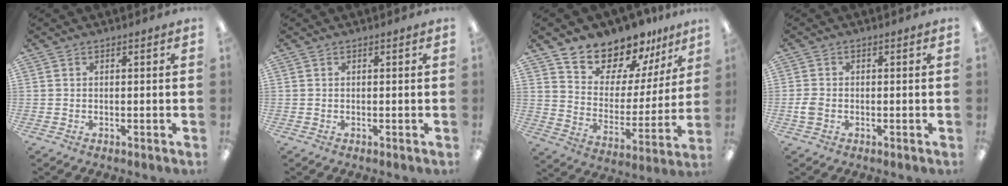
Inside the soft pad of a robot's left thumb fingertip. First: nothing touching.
{"total": 0.0}
{"total": 13.7, "force": [12.7, 5.1, 1.0], "torque": [-0.034, -0.129, 0.235]}
{"total": 3.0, "force": [-0.8, 2.1, 2.0], "torque": [-0.040, 0.005, -0.015]}